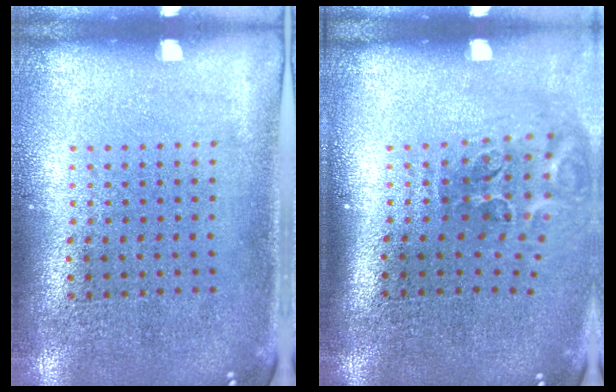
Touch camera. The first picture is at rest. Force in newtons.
{"total": 2.0, "press": 1.2, "slide": 1.7}